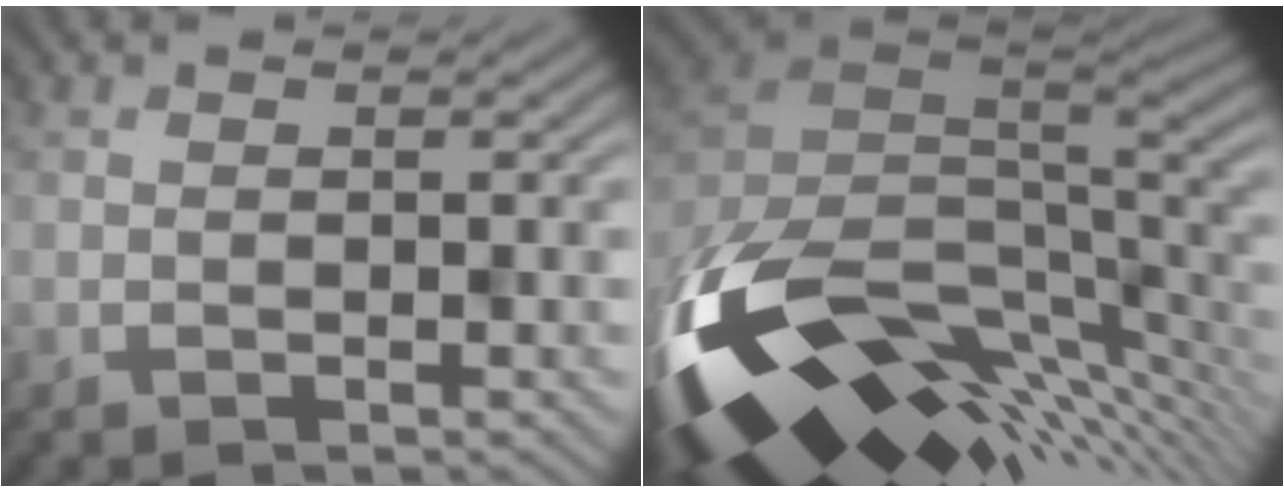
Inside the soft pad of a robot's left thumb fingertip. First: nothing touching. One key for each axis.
{"total": 15.0, "fx": -4.5, "fy": 7.6, "fz": 12.1, "tx": -0.284, "ty": -0.043, "tz": -0.065}